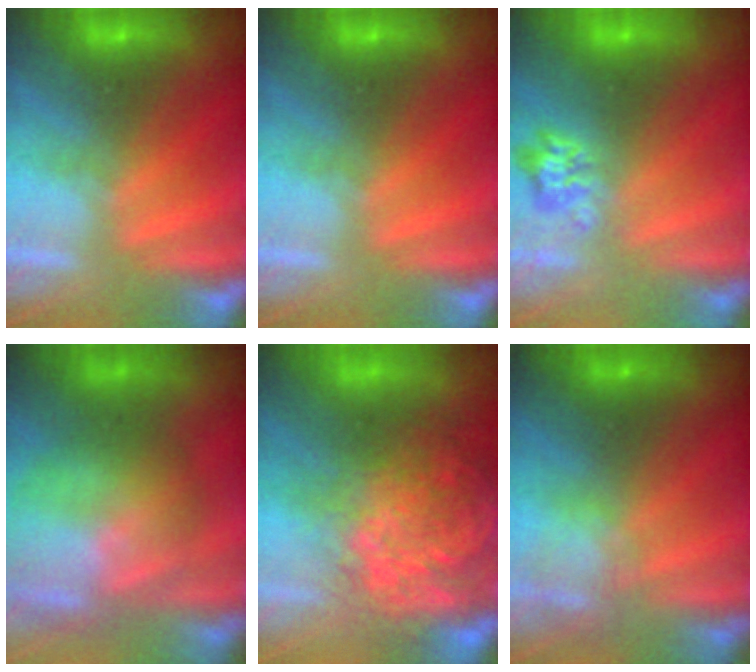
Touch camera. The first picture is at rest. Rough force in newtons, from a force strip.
{"total": 0.0}
{"total": 2.4}
{"total": 6.8}
{"total": 8.8}
{"total": 2.3}